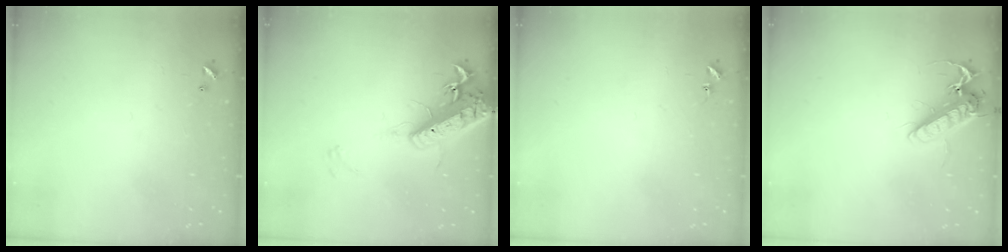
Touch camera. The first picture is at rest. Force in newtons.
{"total": 19.0, "press": 18.7, "slide": 3.7}
{"total": 6.8, "press": 6.7, "slide": 0.5}
{"total": 13.5, "press": 13.3, "slide": 2.1}